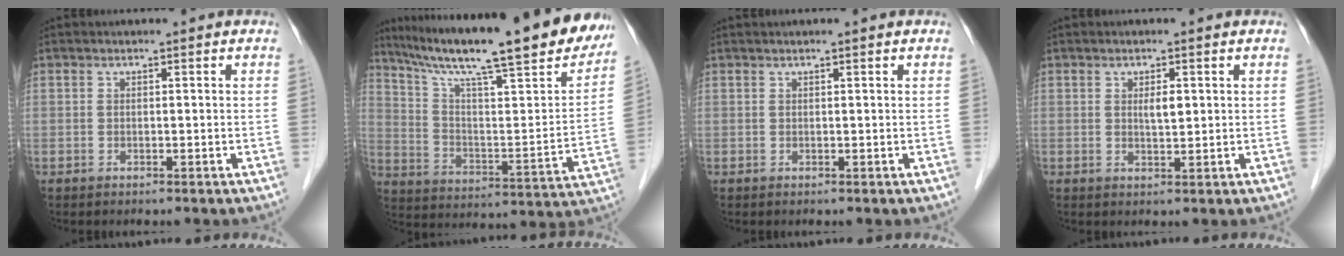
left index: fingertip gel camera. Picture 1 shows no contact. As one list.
[{"total": 28.4, "force": [22.9, 3.3, 16.5], "torque": [-0.267, -0.026, 0.323]}, {"total": 0.9, "force": [0.7, -0.2, 0.5], "torque": [-0.014, 0.009, 0.019]}, {"total": 2.1, "force": [0.6, 0.6, 1.9], "torque": [-0.034, -0.002, 0.012]}]